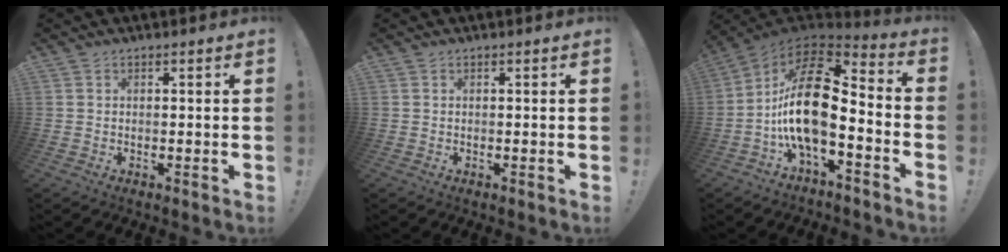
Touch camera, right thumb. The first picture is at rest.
{"total": 0.0}
{"total": 20.2, "force": [-1.8, 9.0, 18.0], "torque": [-0.353, 0.012, -0.033]}